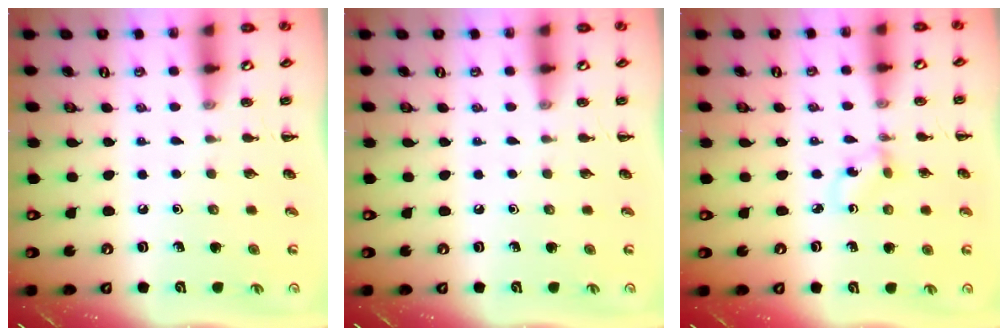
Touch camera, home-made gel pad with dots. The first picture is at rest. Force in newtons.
{"total": 0.0}
{"total": 1.5, "press": 1.3, "slide": 0.7}